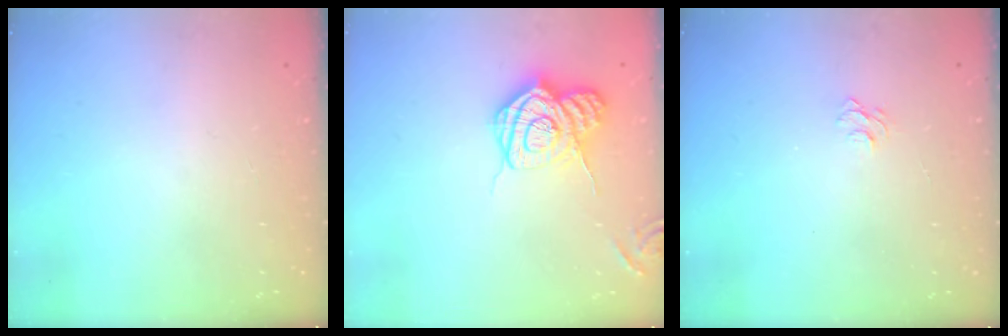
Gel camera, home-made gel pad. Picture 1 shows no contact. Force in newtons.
{"total": 14.1, "press": 14.0, "slide": 1.3}
{"total": 3.5, "press": 3.5, "slide": 0.3}